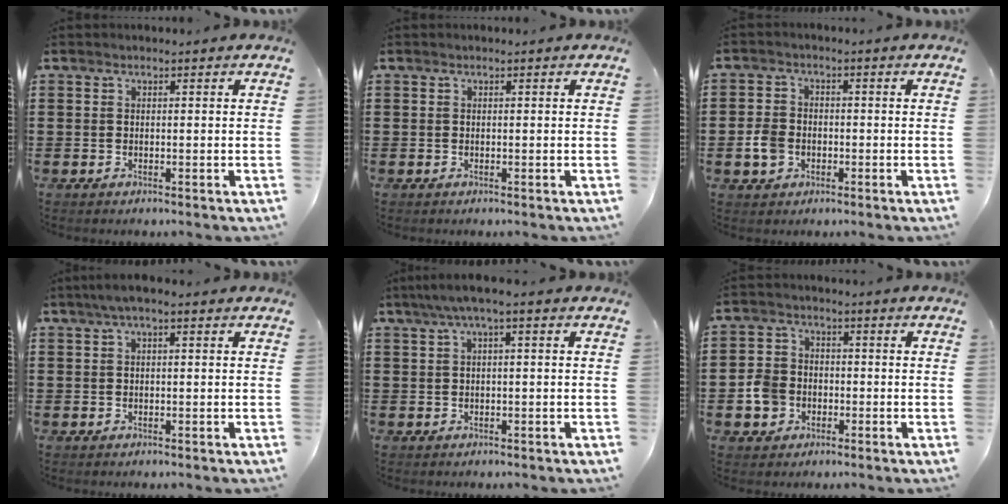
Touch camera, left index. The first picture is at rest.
{"total": 0.0}
{"total": 3.9, "force": [-1.2, 3.2, 2.0], "torque": [-0.055, 0.001, -0.026]}
{"total": 1.7, "force": [0.3, 0.3, 1.6], "torque": [-0.037, -0.001, 0.003]}
{"total": 2.2, "force": [-0.1, 0.1, 2.1], "torque": [-0.037, 0.001, -0.005]}
{"total": 4.9, "force": [-1.6, 4.3, 1.8], "torque": [-0.048, 0.009, -0.032]}